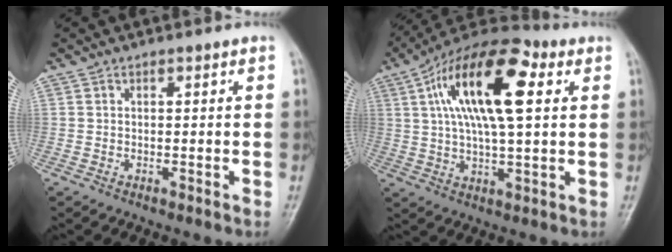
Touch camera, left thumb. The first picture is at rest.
{"total": 19.6, "force": [5.6, 7.7, 17.1], "torque": [-0.287, 0.014, 0.085]}